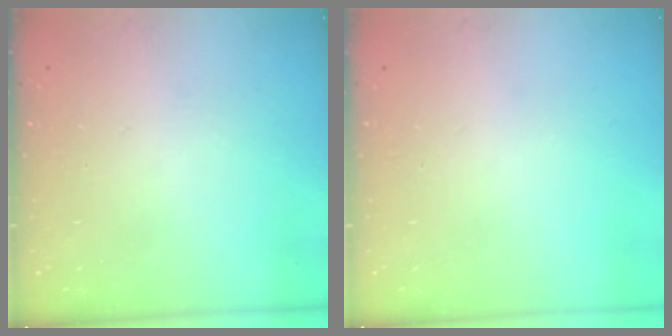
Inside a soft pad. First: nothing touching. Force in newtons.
{"total": 0.0}